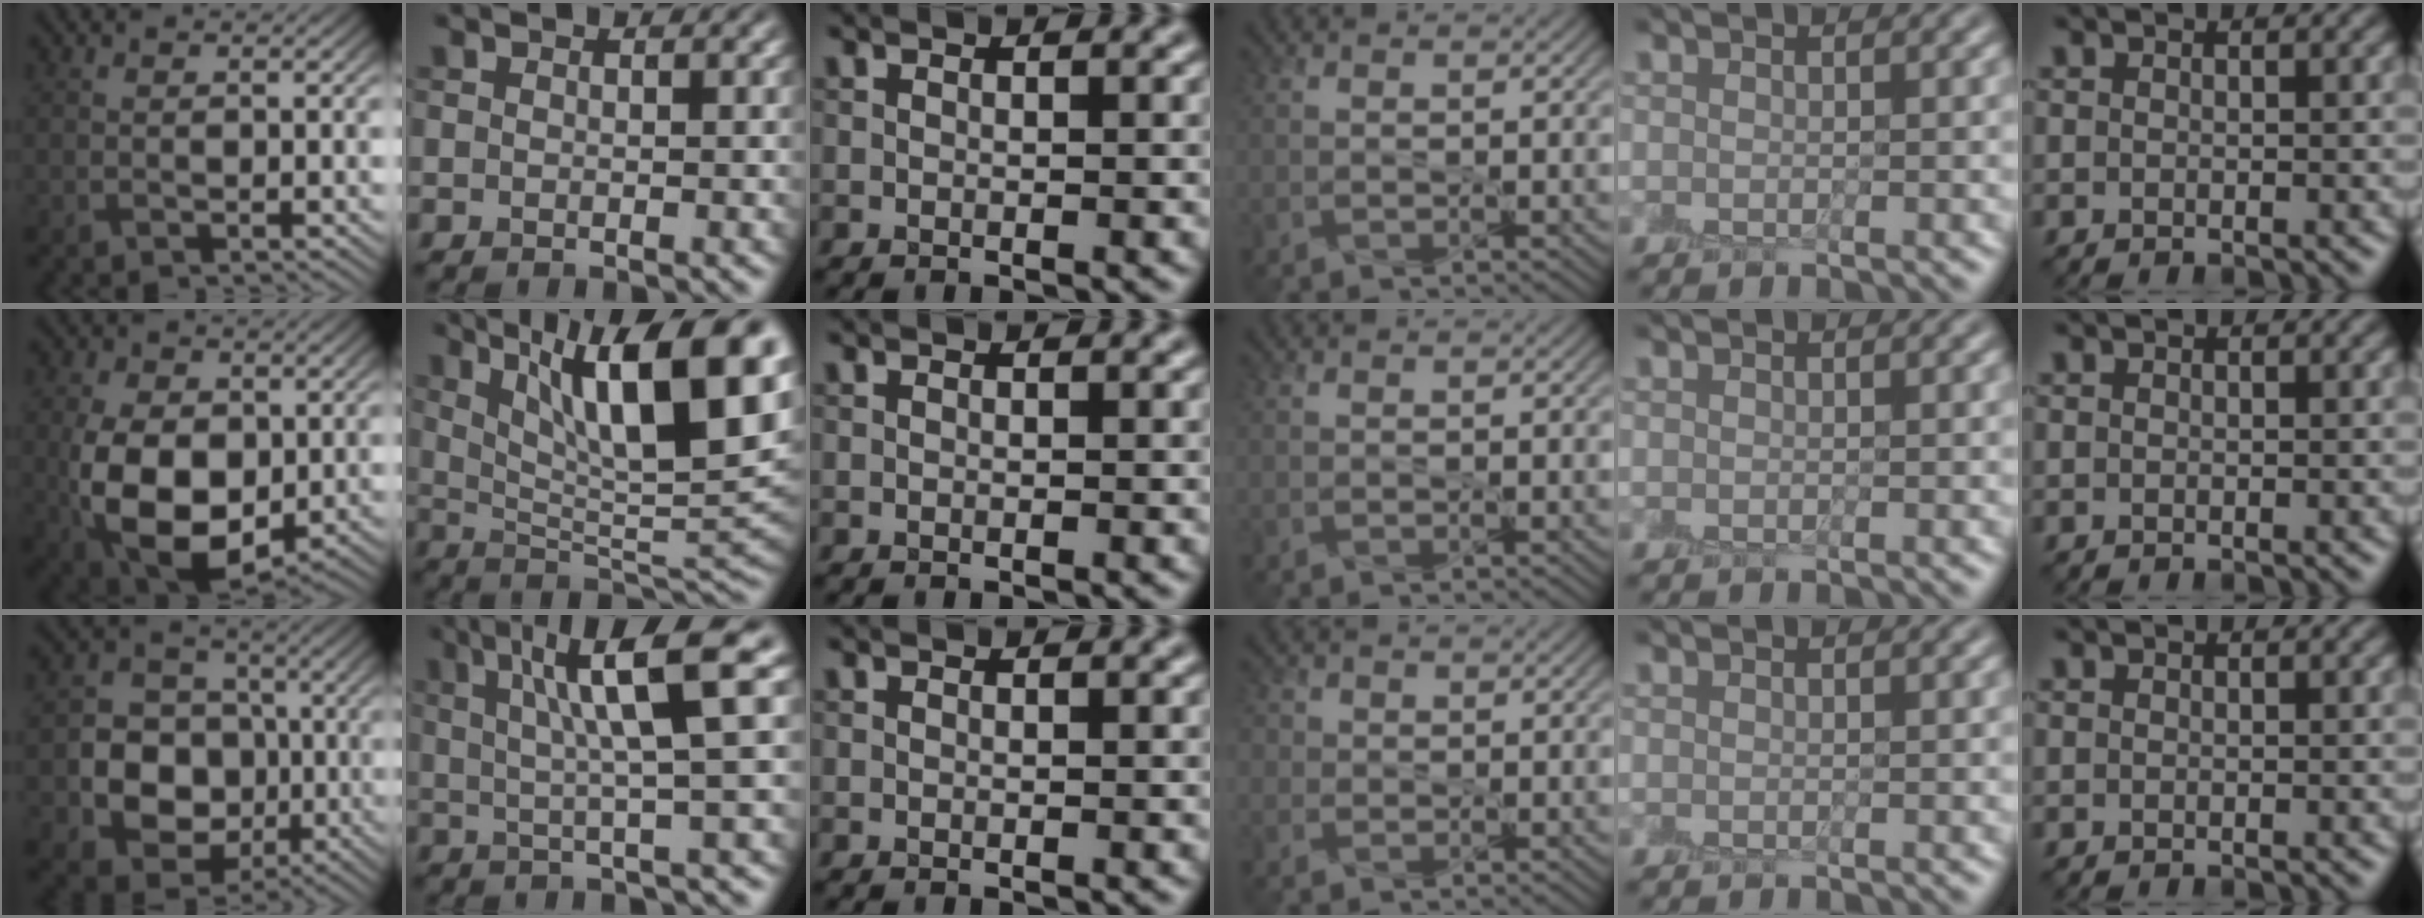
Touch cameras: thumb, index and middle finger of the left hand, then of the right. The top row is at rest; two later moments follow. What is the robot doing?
{"motion": "peel", "object": "small bumper sticker"}